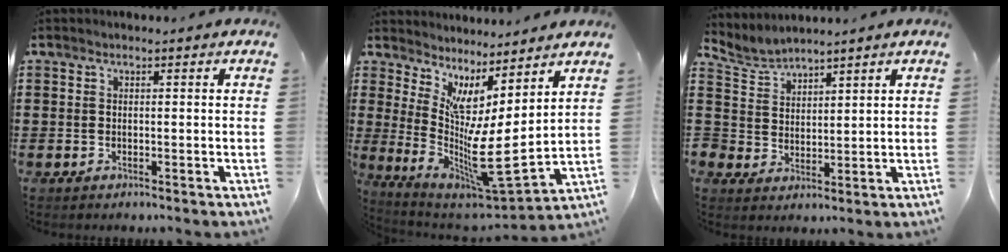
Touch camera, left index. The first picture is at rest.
{"total": 6.3, "force": [0.4, 0.3, 6.3], "torque": [-0.132, -0.055, 0.004]}
{"total": 3.3, "force": [3.1, 1.2, -0.6], "torque": [-0.010, -0.014, 0.054]}